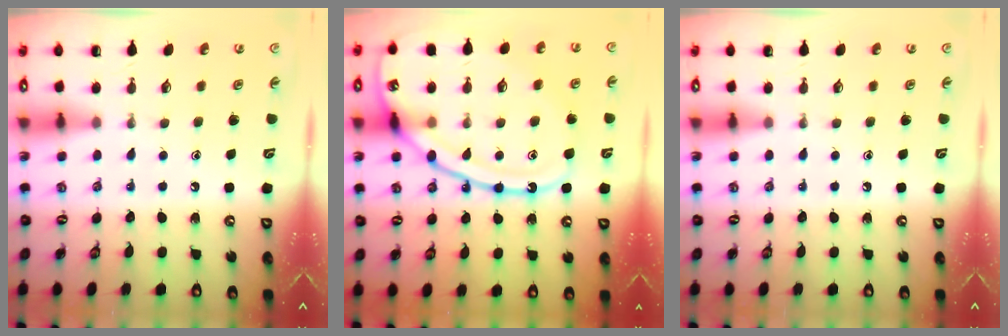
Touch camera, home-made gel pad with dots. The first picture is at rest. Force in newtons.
{"total": 17.3, "press": 17.2, "slide": 1.6}
{"total": 0.0}